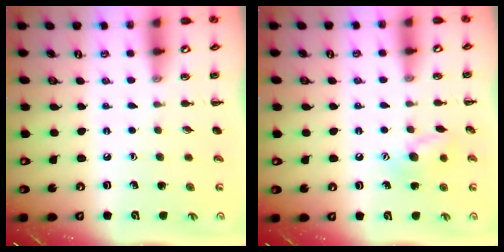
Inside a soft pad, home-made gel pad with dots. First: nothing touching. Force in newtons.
{"total": 10.0, "press": 9.9, "slide": 1.7}